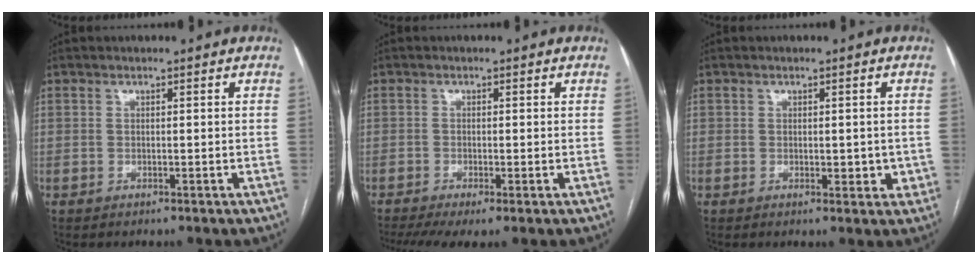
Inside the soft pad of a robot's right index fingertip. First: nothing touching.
{"total": 5.2, "force": [-3.2, 1.2, 4.0], "torque": [-0.068, -0.011, -0.058]}
{"total": 3.1, "force": [-0.3, 1.8, 2.5], "torque": [-0.027, 0.005, 0.003]}